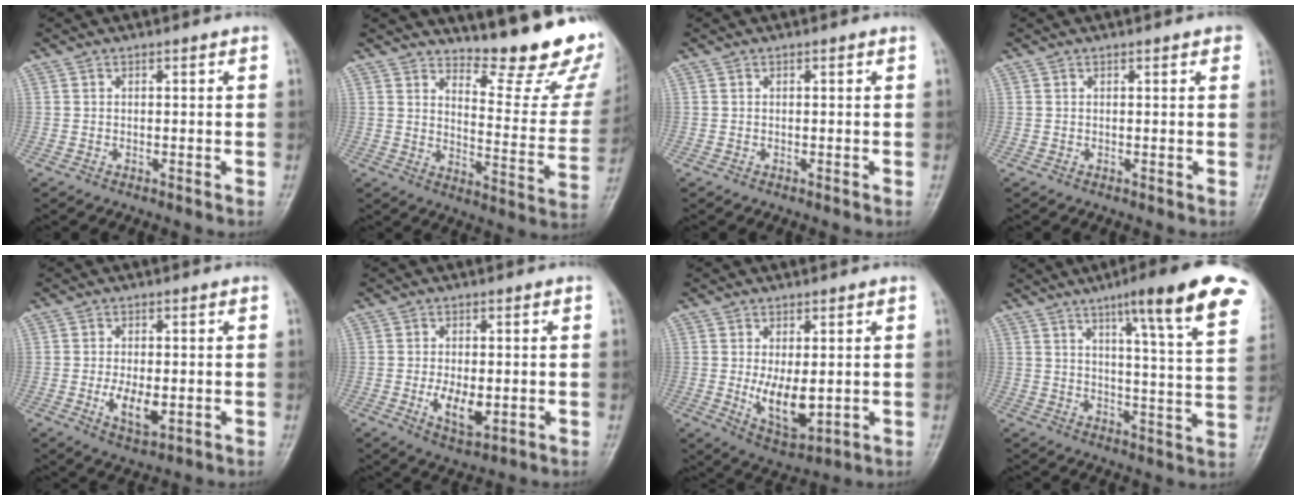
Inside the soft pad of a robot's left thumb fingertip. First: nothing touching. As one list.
[{"total": 18.2, "force": [15.1, 3.7, 9.4], "torque": [-0.090, -0.151, 0.197]}, {"total": 0.0}, {"total": 1.7, "force": [1.0, 0.5, 1.2], "torque": [-0.014, 0.002, 0.008]}, {"total": 6.1, "force": [-1.1, 2.9, 5.2], "torque": [-0.089, -0.008, -0.014]}, {"total": 6.5, "force": [-1.2, 3.3, 5.5], "torque": [-0.091, -0.009, -0.014]}, {"total": 8.6, "force": [-0.3, 4.2, 7.5], "torque": [-0.107, -0.022, 0.011]}, {"total": 19.1, "force": [11.2, 1.8, 15.3], "torque": [-0.191, -0.041, 0.144]}]